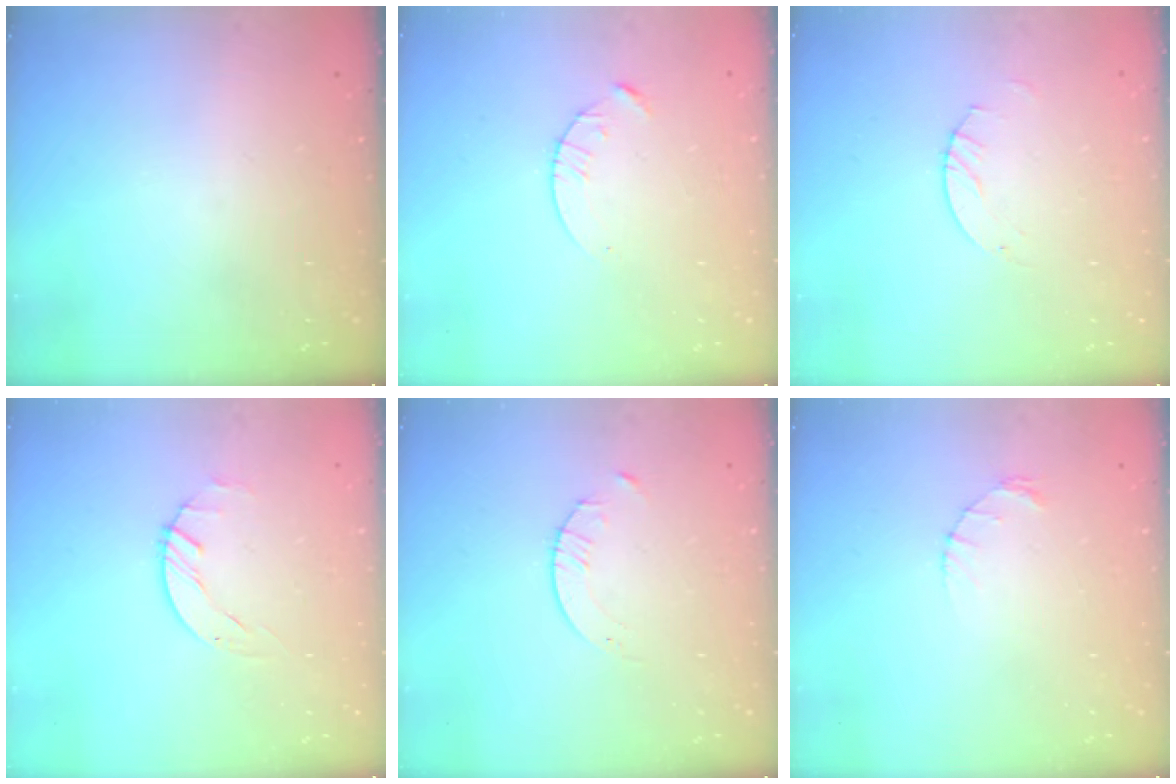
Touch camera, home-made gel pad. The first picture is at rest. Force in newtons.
{"total": 4.3, "press": 4.2, "slide": 0.5}
{"total": 2.0, "press": 2.0, "slide": 0.2}
{"total": 0.6, "press": 0.6, "slide": 0.1}
{"total": 2.1, "press": 2.1, "slide": 0.3}
{"total": 1.2, "press": 1.1, "slide": 0.2}